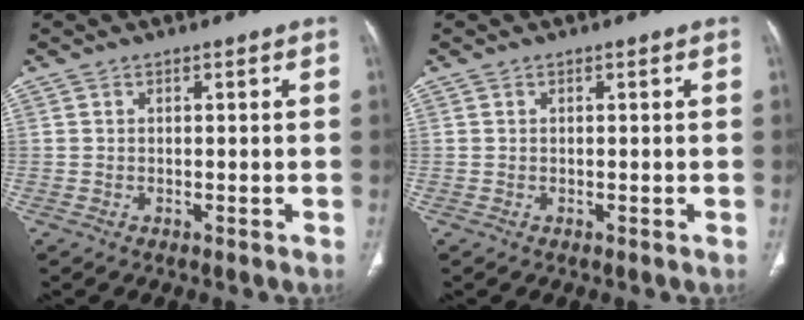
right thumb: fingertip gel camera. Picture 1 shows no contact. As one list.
[{"total": 0.0}]